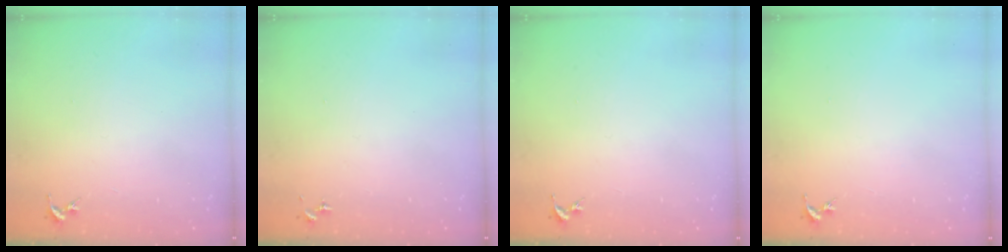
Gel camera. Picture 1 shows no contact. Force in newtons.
{"total": 0.0}
{"total": 0.0}
{"total": 0.0}